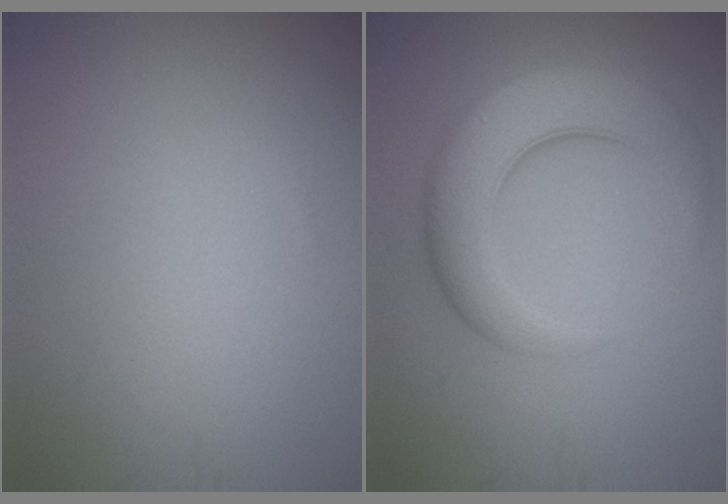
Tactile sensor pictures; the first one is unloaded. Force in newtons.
{"total": 6.7, "press": 6.7, "slide": 0.0}